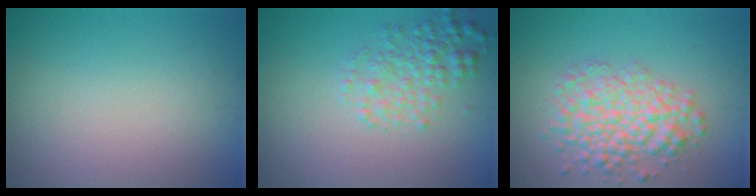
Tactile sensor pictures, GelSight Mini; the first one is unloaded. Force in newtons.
{"total": 2.9, "press": 2.9, "slide": 0.1}
{"total": 5.1, "press": 5.1, "slide": 0.2}